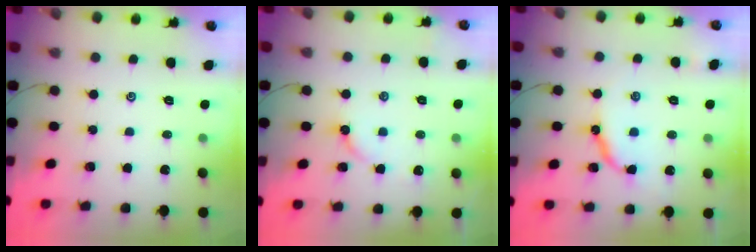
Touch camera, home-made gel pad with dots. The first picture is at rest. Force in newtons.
{"total": 3.7, "press": 3.7, "slide": 0.4}
{"total": 10.5, "press": 10.4, "slide": 0.9}